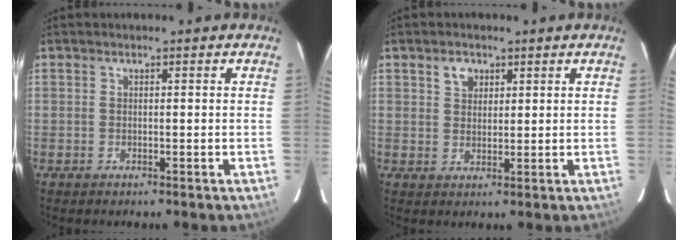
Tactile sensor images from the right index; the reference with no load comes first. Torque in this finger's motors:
{"motor_torque": [0.01, 0.02, 0.03, 0.03]}